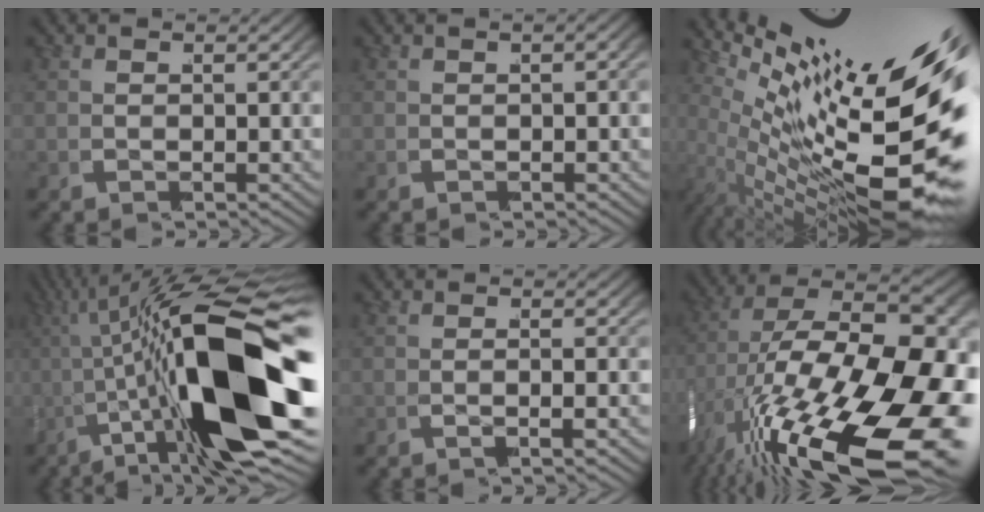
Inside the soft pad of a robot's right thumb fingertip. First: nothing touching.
{"total": 1.5, "force": [0.3, 0.8, 1.3], "torque": [-0.011, 0.008, 0.001]}
{"total": 18.6, "force": [-1.7, 9.8, 15.7], "torque": [-0.239, -0.045, -0.010]}
{"total": 20.3, "force": [-2.8, 9.1, 17.9], "torque": [-0.305, -0.039, -0.032]}
{"total": 1.5, "force": [-1.0, 0.4, 1.1], "torque": [-0.025, 0.000, -0.023]}
{"total": 22.6, "force": [-7.8, 12.5, 17.1], "torque": [-0.341, -0.100, -0.072]}